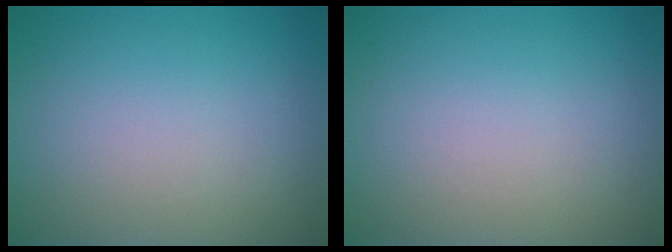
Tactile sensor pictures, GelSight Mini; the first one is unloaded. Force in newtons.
{"total": 0.0}